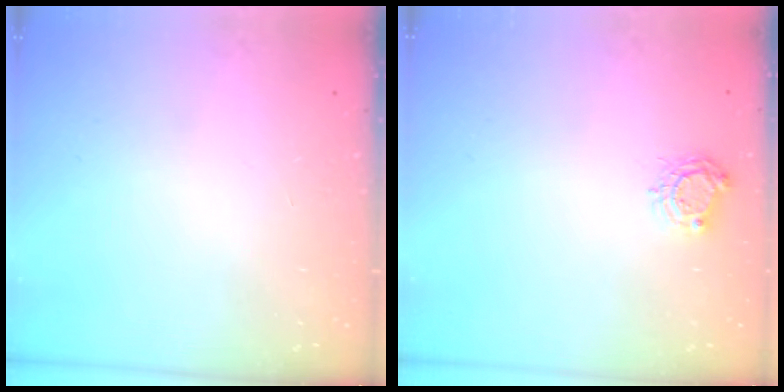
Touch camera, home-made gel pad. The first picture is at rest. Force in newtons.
{"total": 5.2, "press": 5.2, "slide": 0.5}